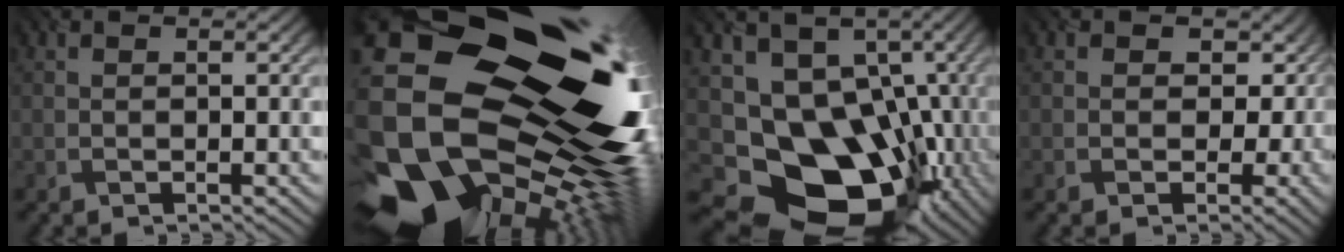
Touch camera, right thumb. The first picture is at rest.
{"total": 22.1, "force": [-2.6, 17.4, 13.3], "torque": [-0.250, -0.037, -0.080]}
{"total": 14.9, "force": [-4.0, 12.0, 7.9], "torque": [-0.117, -0.040, -0.060]}
{"total": 4.7, "force": [-0.5, 4.5, 1.2], "torque": [-0.010, 0.011, -0.016]}